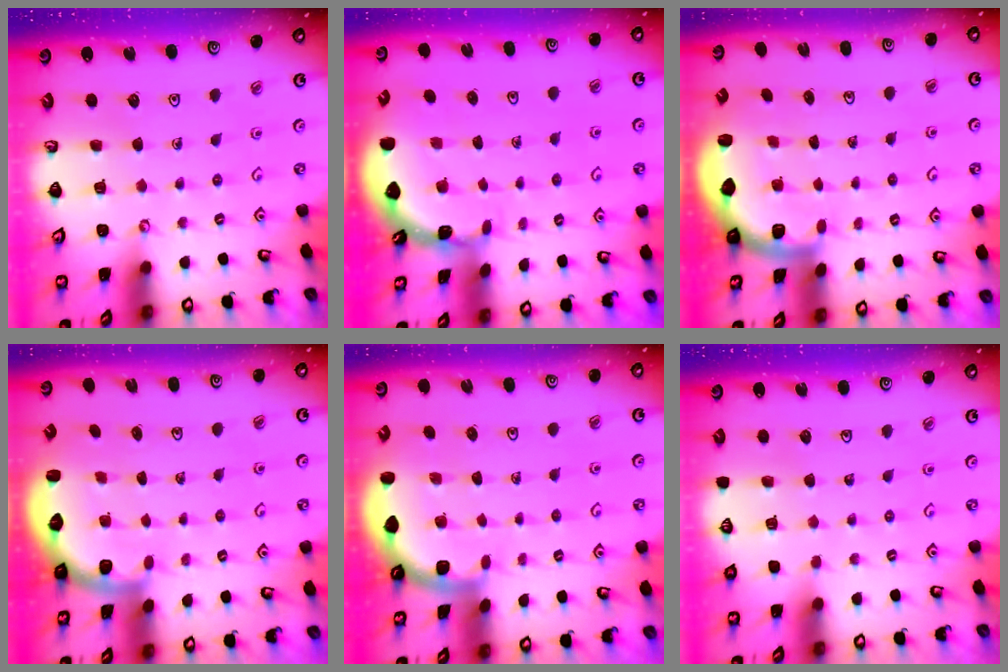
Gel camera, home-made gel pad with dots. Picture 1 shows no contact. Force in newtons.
{"total": 1.6, "press": 1.6, "slide": 0.2}
{"total": 2.0, "press": 2.0, "slide": 0.5}
{"total": 2.6, "press": 1.9, "slide": 1.7}
{"total": 1.7, "press": 1.7, "slide": 0.1}
{"total": 0.0}